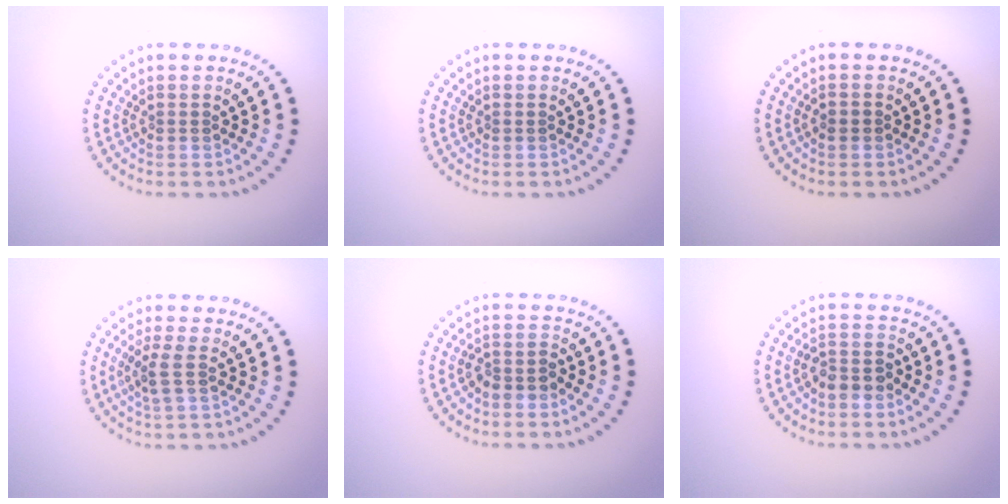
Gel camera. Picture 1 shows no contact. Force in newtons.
{"total": 0.0}
{"total": 1.0, "press": 0.9, "slide": 0.4}
{"total": 1.8, "press": 1.4, "slide": 1.1}
{"total": 1.9, "press": 1.5, "slide": 1.2}
{"total": 2.1, "press": 1.9, "slide": 0.9}